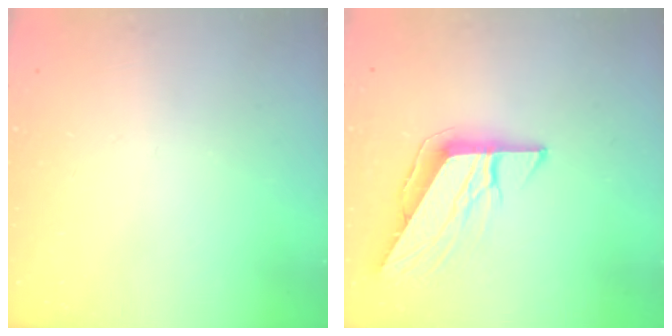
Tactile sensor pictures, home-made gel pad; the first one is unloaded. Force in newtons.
{"total": 9.4, "press": 9.4, "slide": 1.0}